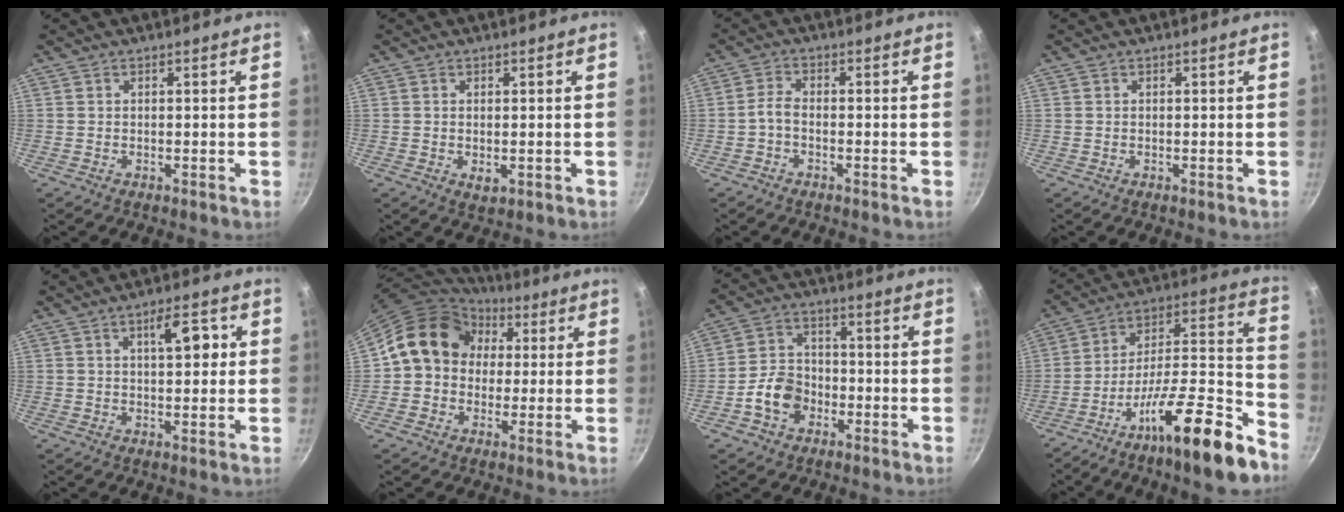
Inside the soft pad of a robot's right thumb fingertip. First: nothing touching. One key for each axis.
{"total": 2.1, "fx": -0.2, "fy": 1.2, "fz": 1.7, "tx": -0.027, "ty": -0.006, "tz": -0.001}
{"total": 2.4, "fx": -1.3, "fy": 1.0, "fz": 1.8, "tx": -0.045, "ty": 0.016, "tz": -0.033}
{"total": 0.0}
{"total": 6.8, "fx": 1.7, "fy": 2.9, "fz": 5.9, "tx": -0.068, "ty": -0.001, "tz": 0.021}
{"total": 16.9, "fx": 2.9, "fy": 14.2, "fz": 8.8, "tx": -0.122, "ty": 0.032, "tz": 0.035}
{"total": 8.0, "fx": -3.2, "fy": 6.1, "fz": 4.1, "tx": -0.051, "ty": 0.034, "tz": -0.066}
{"total": 22.3, "fx": -14.0, "fy": 4.9, "fz": 16.7, "tx": -0.215, "ty": 0.103, "tz": -0.239}